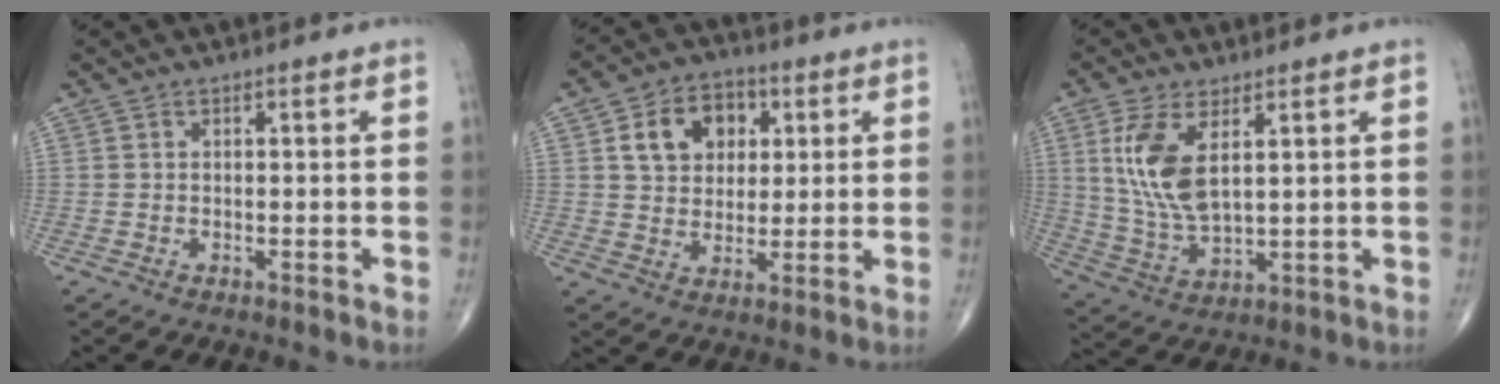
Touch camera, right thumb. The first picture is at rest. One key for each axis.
{"total": 10.9, "fx": 3.4, "fy": 8.3, "fz": 6.2, "tx": -0.065, "ty": -0.002, "tz": 0.054}
{"total": 11.2, "fx": 3.6, "fy": 5.0, "fz": 9.3, "tx": -0.196, "ty": -0.014, "tz": 0.084}